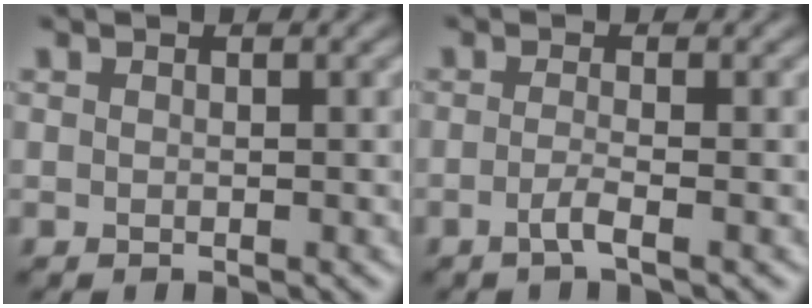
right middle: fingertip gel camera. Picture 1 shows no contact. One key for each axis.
{"total": 1.7, "fx": -0.7, "fy": 0.3, "fz": 1.5, "tx": -0.028, "ty": -0.001, "tz": -0.022}